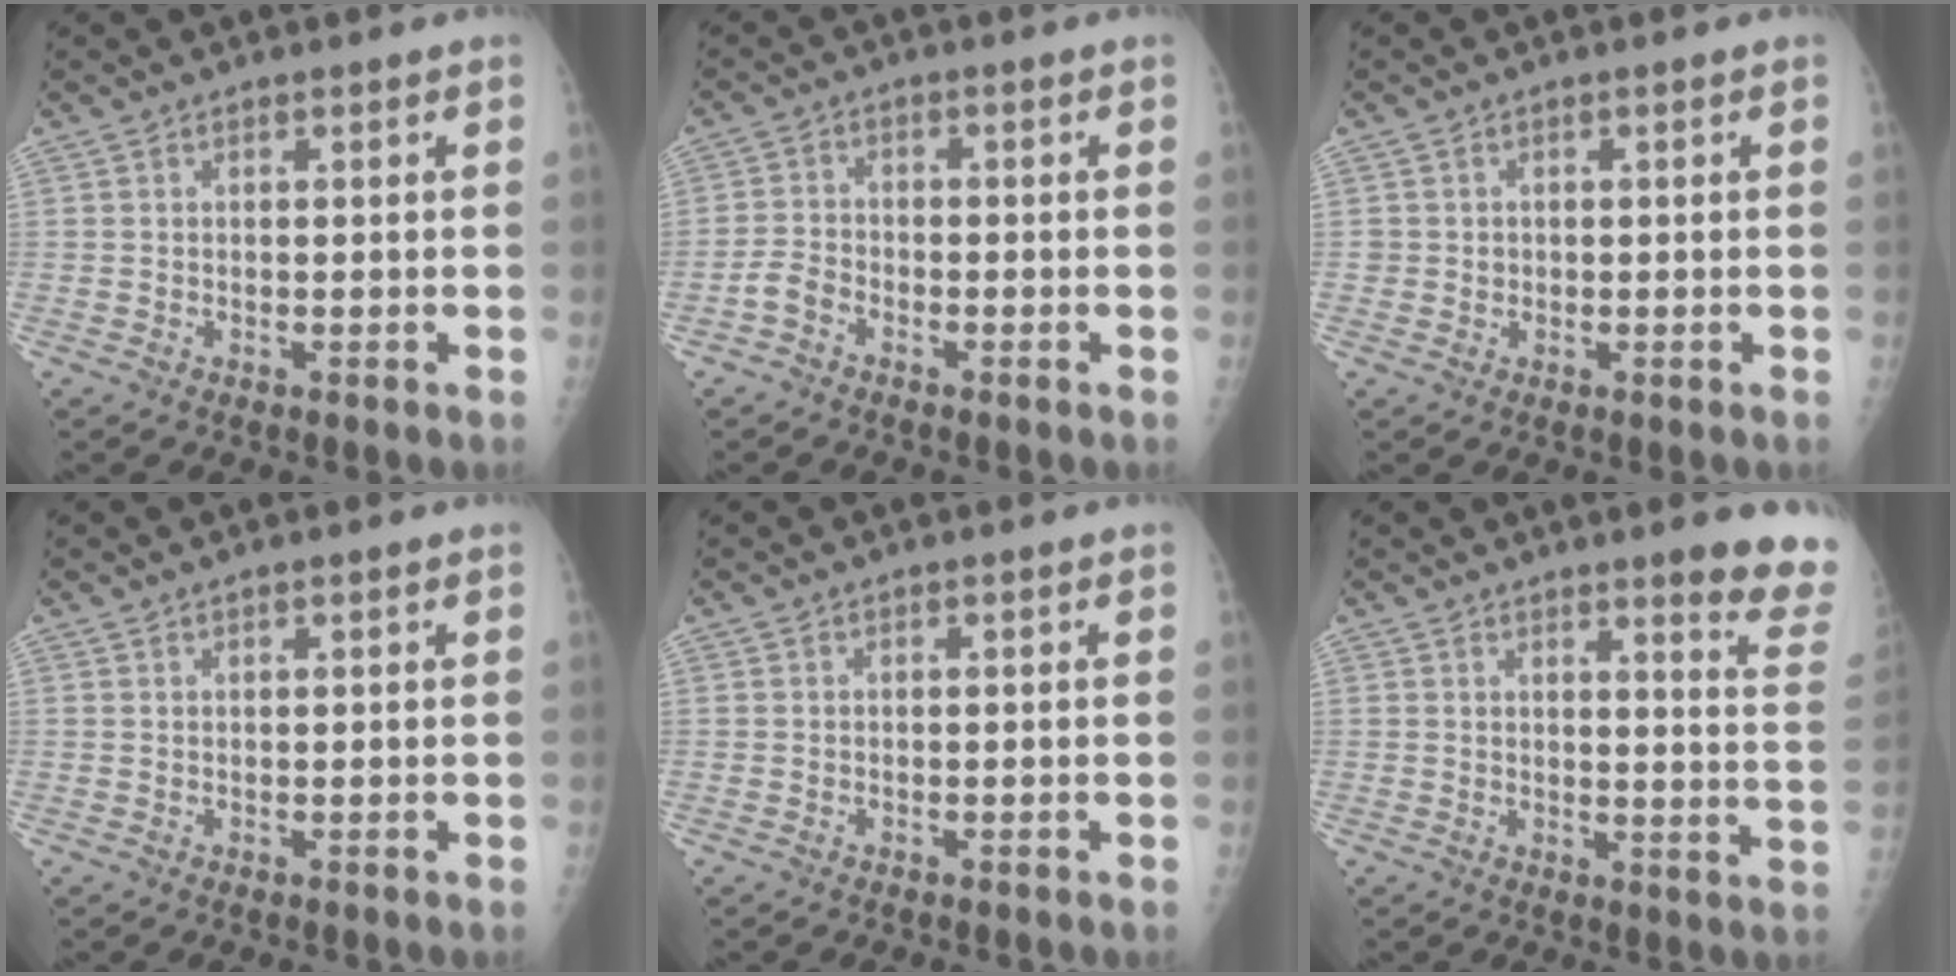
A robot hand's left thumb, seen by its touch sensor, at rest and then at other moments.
{"total": 3.3, "force": [-2.0, 2.0, 1.7], "torque": [-0.033, 0.014, -0.042]}
{"total": 1.3, "force": [0.0, 1.3, 0.1], "torque": [0.007, 0.005, -0.001]}
{"total": 0.6, "force": [0.5, 0.1, 0.4], "torque": [-0.005, -0.001, 0.009]}
{"total": 0.0}
{"total": 11.6, "force": [9.0, 1.3, 7.2], "torque": [-0.059, -0.056, 0.093]}